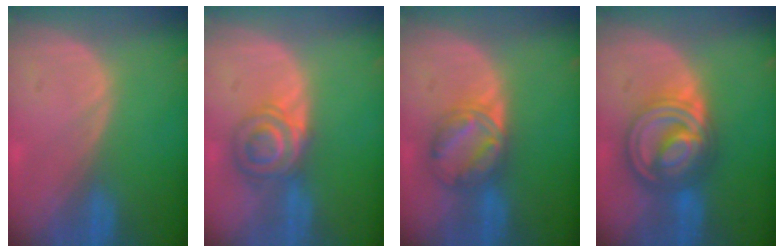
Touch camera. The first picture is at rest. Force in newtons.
{"total": 6.9, "press": 5.9, "slide": 3.5}
{"total": 6.2, "press": 6.2, "slide": 0.1}
{"total": 9.3, "press": 9.3, "slide": 0.7}